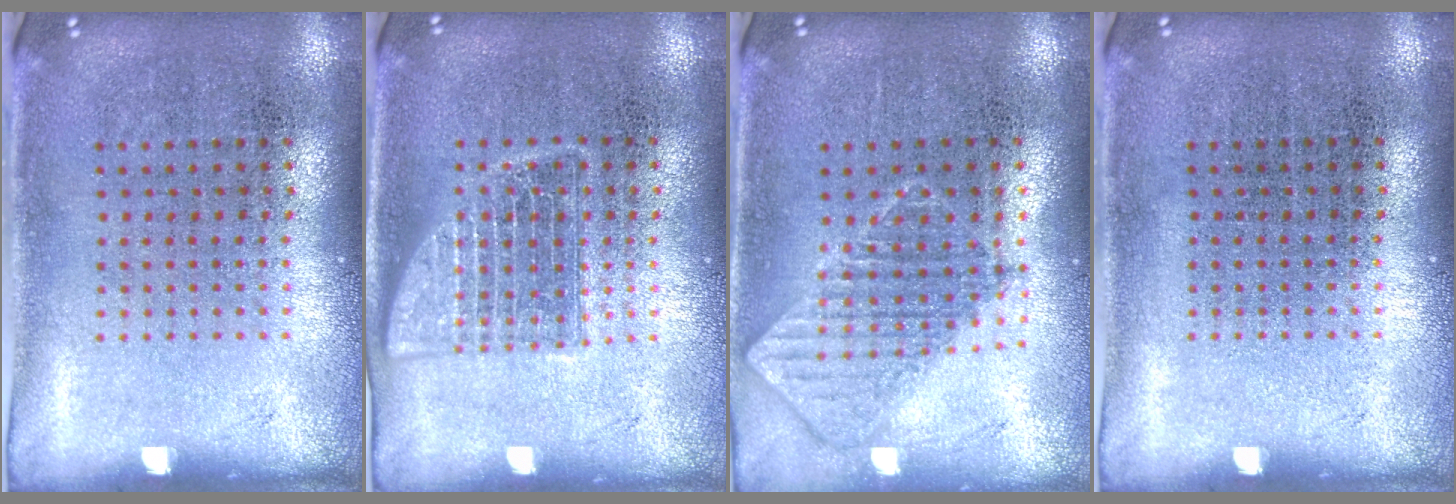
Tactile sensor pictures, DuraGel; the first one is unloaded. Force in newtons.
{"total": 1.5, "press": 1.5, "slide": 0.2}
{"total": 0.9, "press": 0.9, "slide": 0.1}
{"total": 0.0}